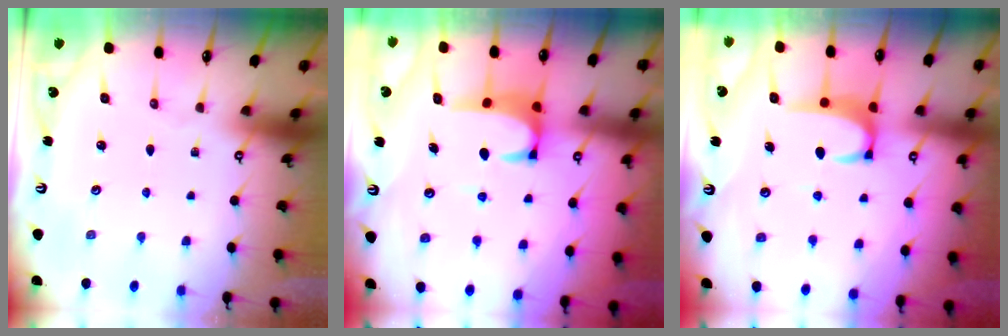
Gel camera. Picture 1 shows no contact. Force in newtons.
{"total": 4.0, "press": 3.9, "slide": 0.9}
{"total": 3.3, "press": 3.3, "slide": 0.3}